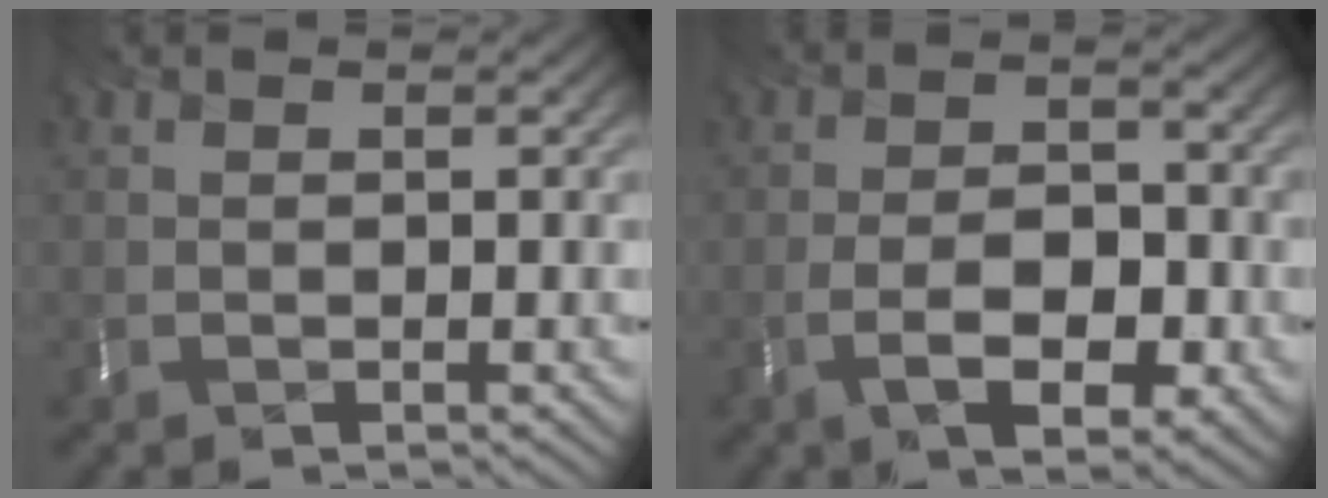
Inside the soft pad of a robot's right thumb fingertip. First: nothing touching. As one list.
[{"total": 6.1, "force": [-3.4, 2.8, 4.4], "torque": [-0.065, -0.011, -0.070]}]